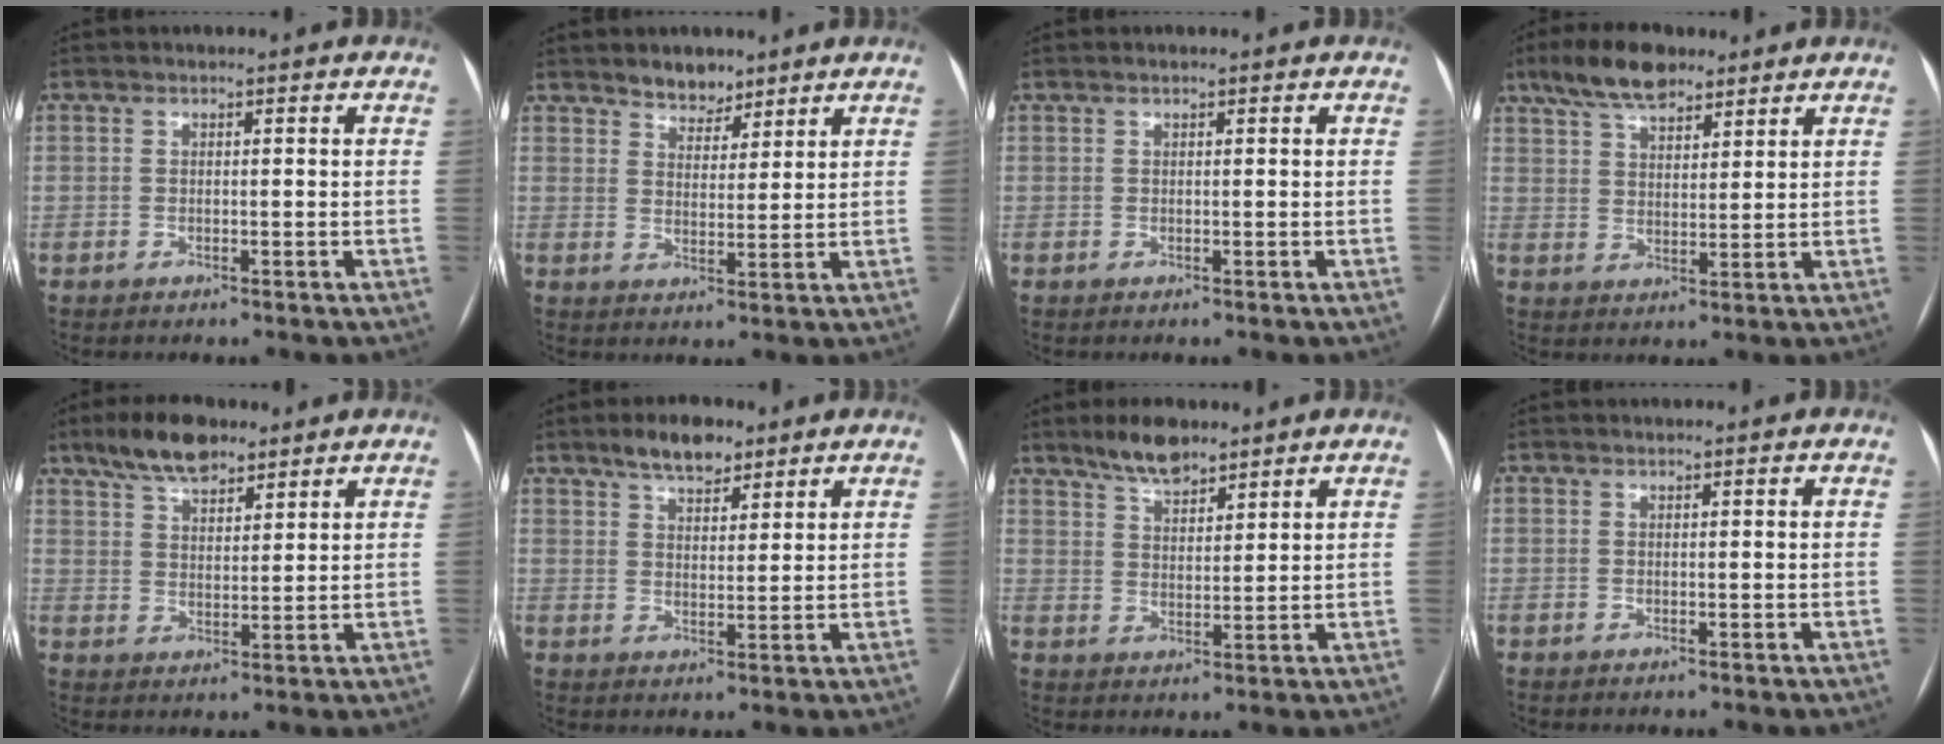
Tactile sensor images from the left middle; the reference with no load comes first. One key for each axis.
{"total": 4.3, "fx": 3.6, "fy": 2.1, "fz": 1.1, "tx": -0.015, "ty": -0.001, "tz": 0.061}
{"total": 0.0}
{"total": 8.9, "fx": 6.7, "fy": 3.2, "fz": 4.9, "tx": -0.093, "ty": 0.017, "tz": 0.120}
{"total": 8.3, "fx": 6.3, "fy": 3.0, "fz": 4.4, "tx": -0.083, "ty": 0.011, "tz": 0.115}
{"total": 6.2, "fx": 4.7, "fy": 2.5, "fz": 3.3, "tx": -0.056, "ty": 0.008, "tz": 0.080}
{"total": 6.2, "fx": 5.1, "fy": 1.9, "fz": 2.9, "tx": -0.058, "ty": 0.004, "tz": 0.095}
{"total": 0.7, "fx": 0.7, "fy": 0.0, "fz": 0.1, "tx": -0.005, "ty": 0.013, "tz": 0.011}